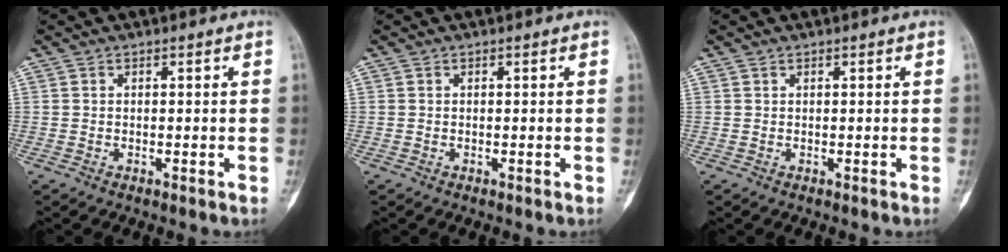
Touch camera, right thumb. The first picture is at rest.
{"total": 0.0}
{"total": 0.0}